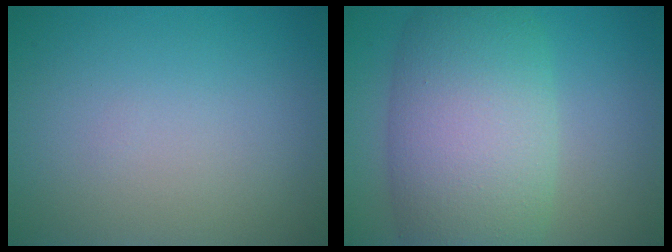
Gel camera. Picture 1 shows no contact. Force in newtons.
{"total": 10.3, "press": 10.3, "slide": 0.4}